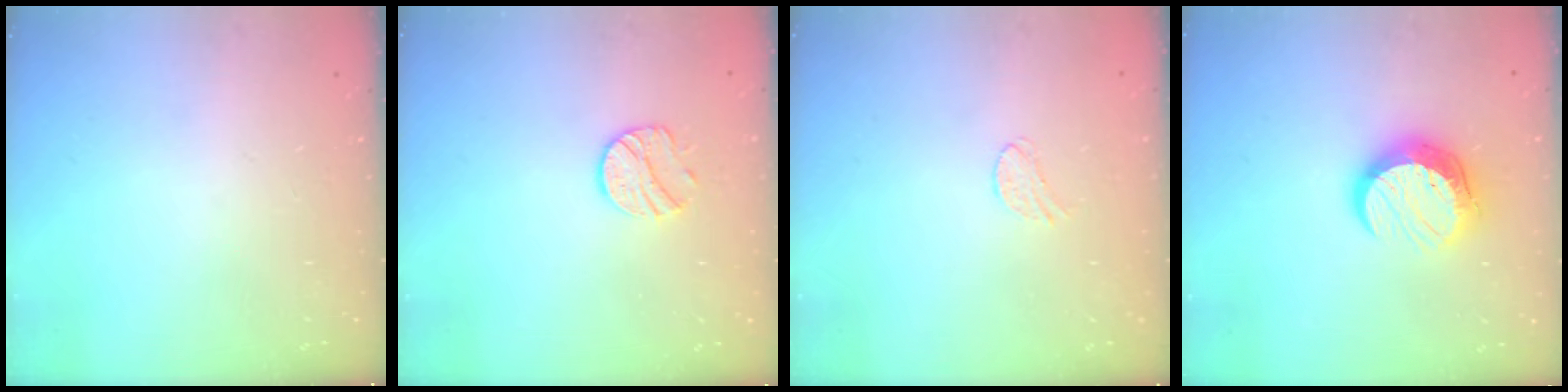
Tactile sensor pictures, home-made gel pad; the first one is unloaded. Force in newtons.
{"total": 8.8, "press": 8.8, "slide": 0.2}
{"total": 4.3, "press": 4.3, "slide": 0.3}
{"total": 11.6, "press": 11.6, "slide": 0.9}